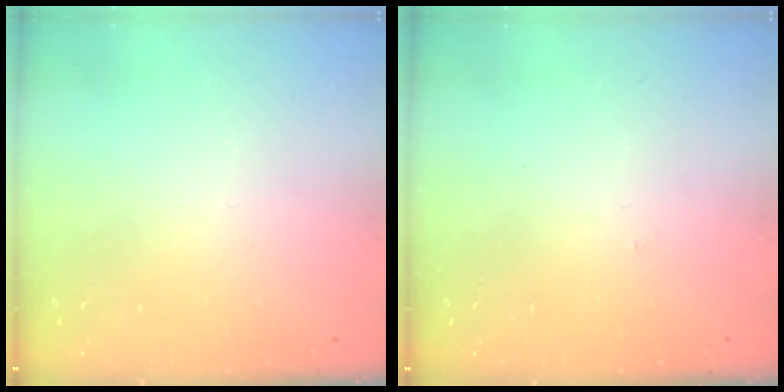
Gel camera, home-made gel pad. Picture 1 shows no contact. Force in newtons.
{"total": 2.7, "press": 2.7, "slide": 0.3}